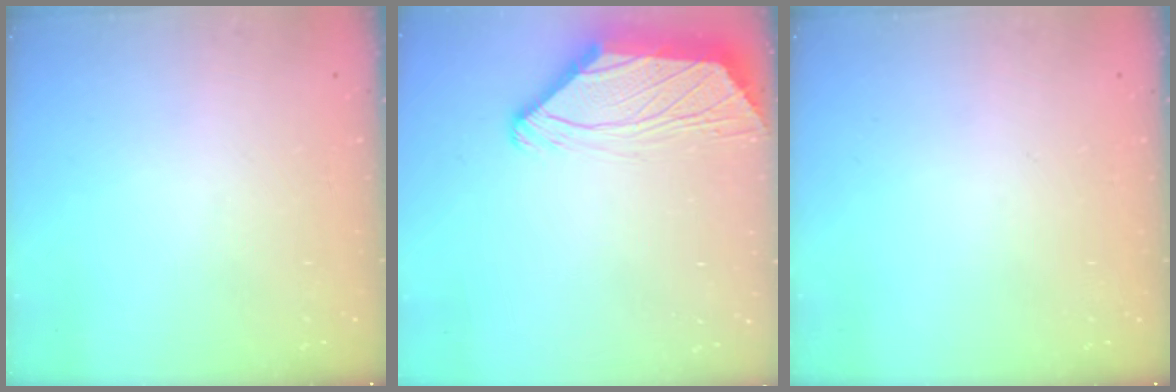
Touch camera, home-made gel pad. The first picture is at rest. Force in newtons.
{"total": 2.8, "press": 2.8, "slide": 0.5}
{"total": 0.0}